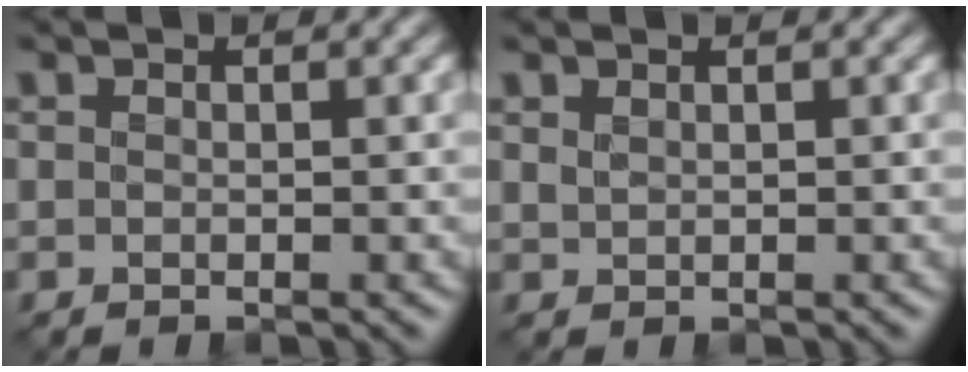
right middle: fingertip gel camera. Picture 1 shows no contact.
{"total": 0.6, "force": [0.5, 0.2, 0.2], "torque": [-0.009, 0.000, 0.013]}